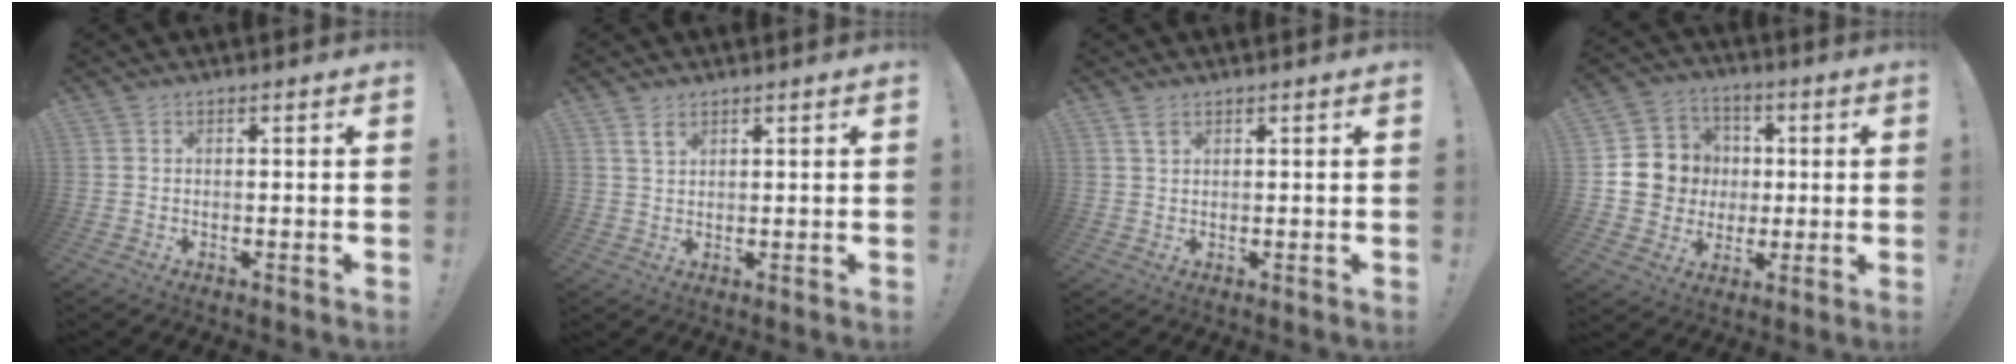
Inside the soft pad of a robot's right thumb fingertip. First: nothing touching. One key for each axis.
{"total": 3.2, "fx": 2.0, "fy": 1.8, "fz": 1.8, "tx": -0.025, "ty": -0.007, "tz": 0.037}
{"total": 2.0, "fx": 1.2, "fy": 1.0, "fz": 1.2, "tx": -0.012, "ty": -0.004, "tz": 0.021}
{"total": 11.6, "fx": 0.0, "fy": 11.3, "fz": 2.8, "tx": -0.035, "ty": 0.015, "tz": 0.020}